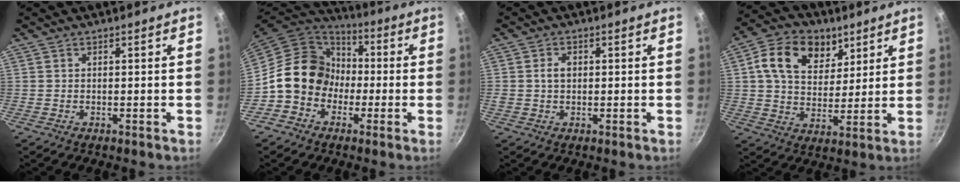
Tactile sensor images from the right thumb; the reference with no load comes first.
{"total": 15.0, "force": [-1.9, 12.9, 7.4], "torque": [-0.078, 0.049, -0.046]}
{"total": 2.7, "force": [0.3, 2.0, 1.8], "torque": [-0.023, 0.004, 0.004]}
{"total": 14.5, "force": [6.3, 10.3, 8.0], "torque": [-0.113, -0.019, 0.097]}